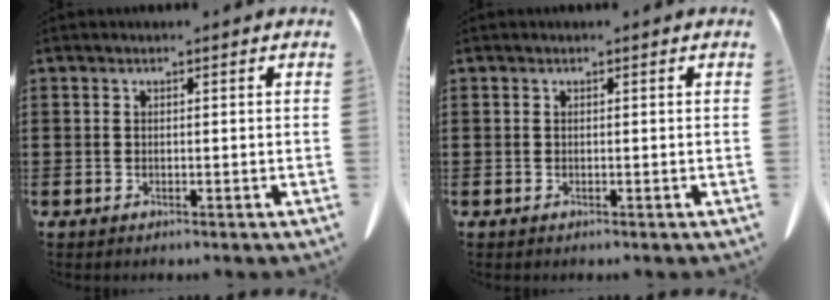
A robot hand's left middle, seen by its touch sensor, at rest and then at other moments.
{"total": 0.0}